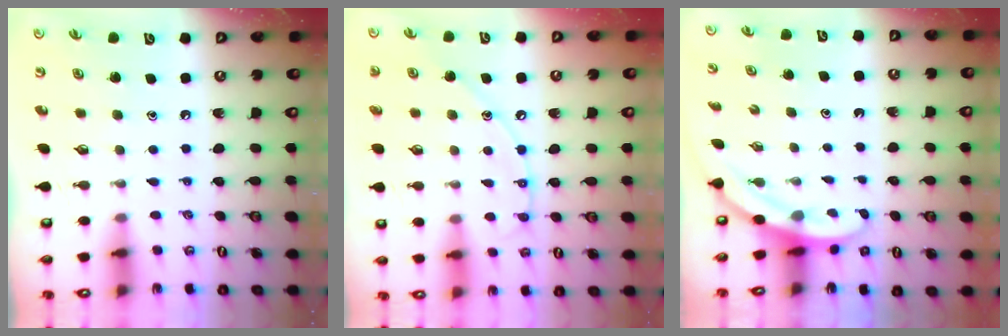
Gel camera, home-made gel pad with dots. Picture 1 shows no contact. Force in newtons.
{"total": 9.6, "press": 9.5, "slide": 0.7}
{"total": 5.0, "press": 4.9, "slide": 0.3}